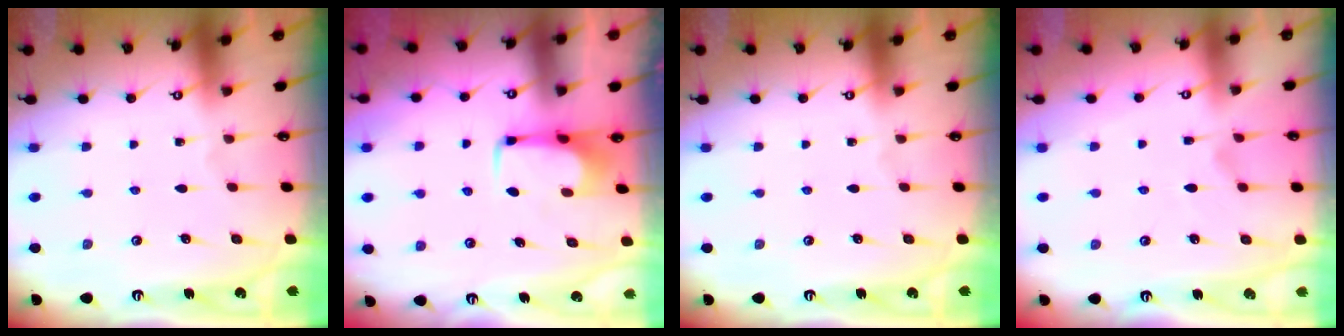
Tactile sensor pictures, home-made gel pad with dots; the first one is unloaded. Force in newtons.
{"total": 1.7, "press": 1.6, "slide": 0.5}
{"total": 0.0}
{"total": 1.9, "press": 1.5, "slide": 1.2}